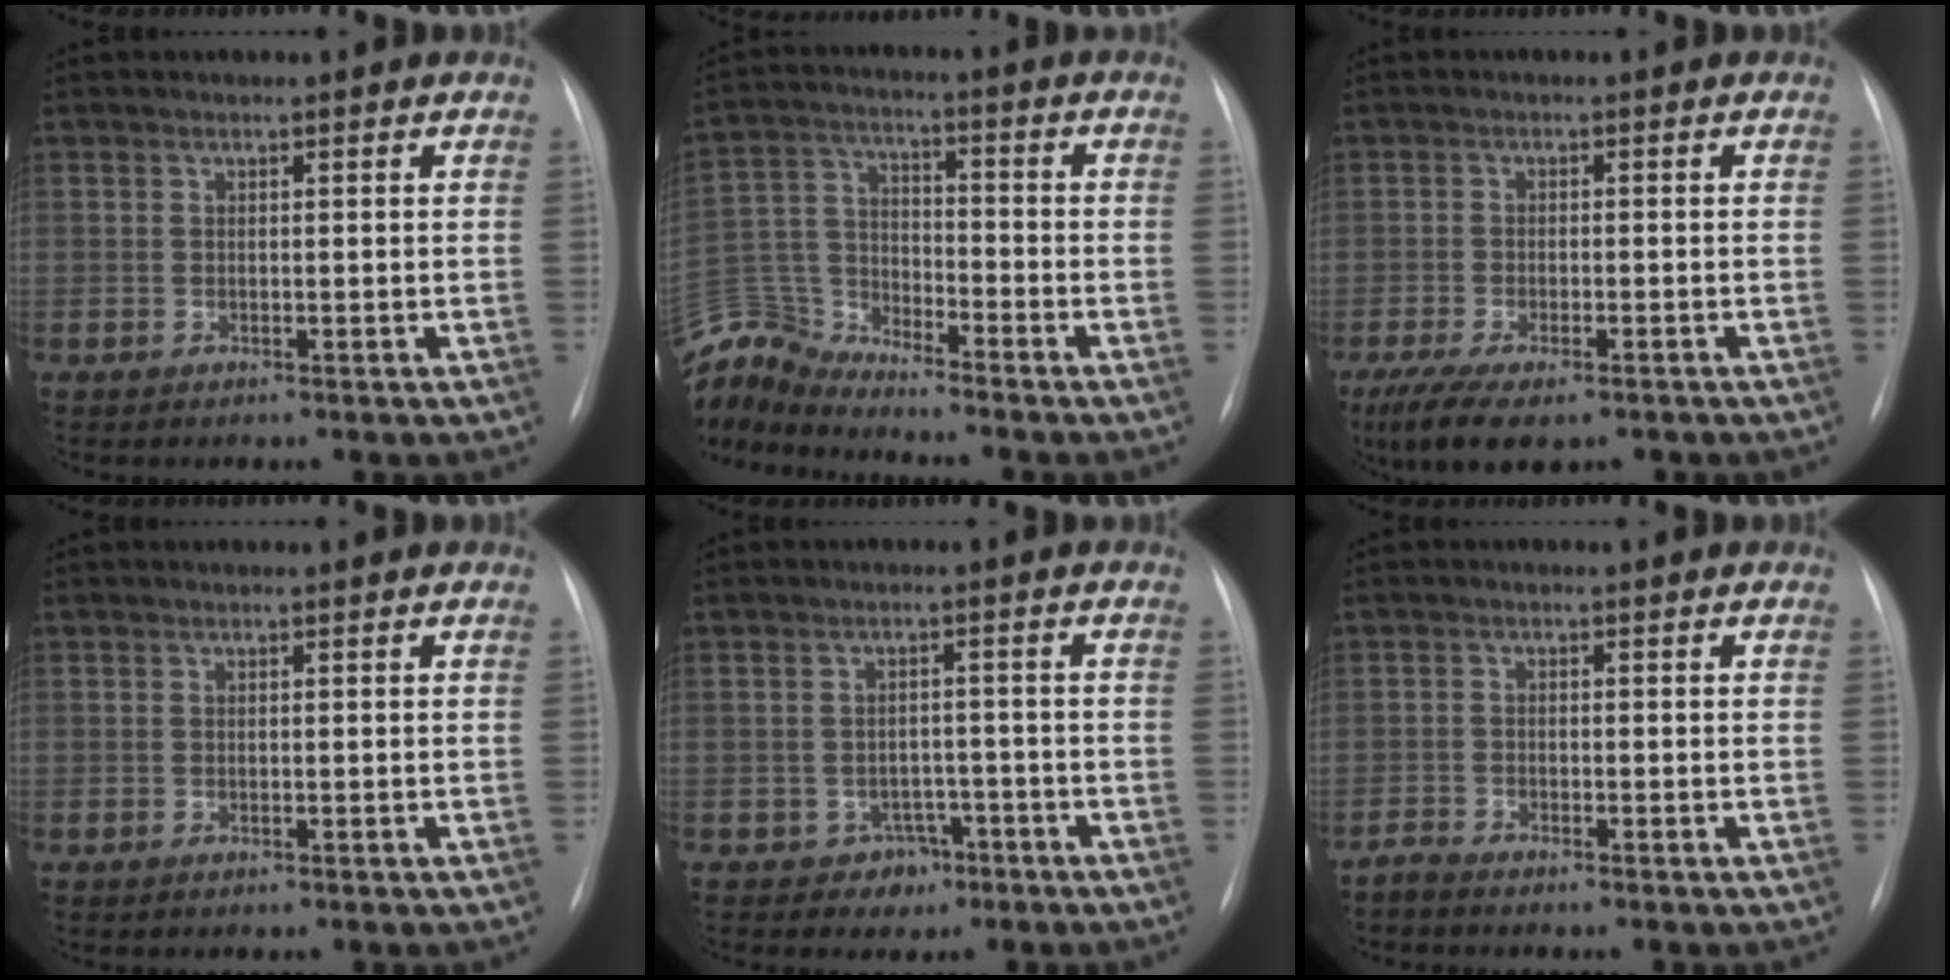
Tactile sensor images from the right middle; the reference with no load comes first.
{"total": 10.9, "force": [-10.9, 0.5, 0.5], "torque": [-0.023, 0.033, -0.218]}
{"total": 9.9, "force": [-6.9, 3.6, 6.3], "torque": [-0.109, -0.019, -0.106]}
{"total": 0.0}
{"total": 3.6, "force": [-2.0, 2.9, 0.4], "torque": [0.004, 0.015, -0.020]}
{"total": 1.4, "force": [-1.4, 0.0, 0.0], "torque": [0.003, -0.004, -0.029]}